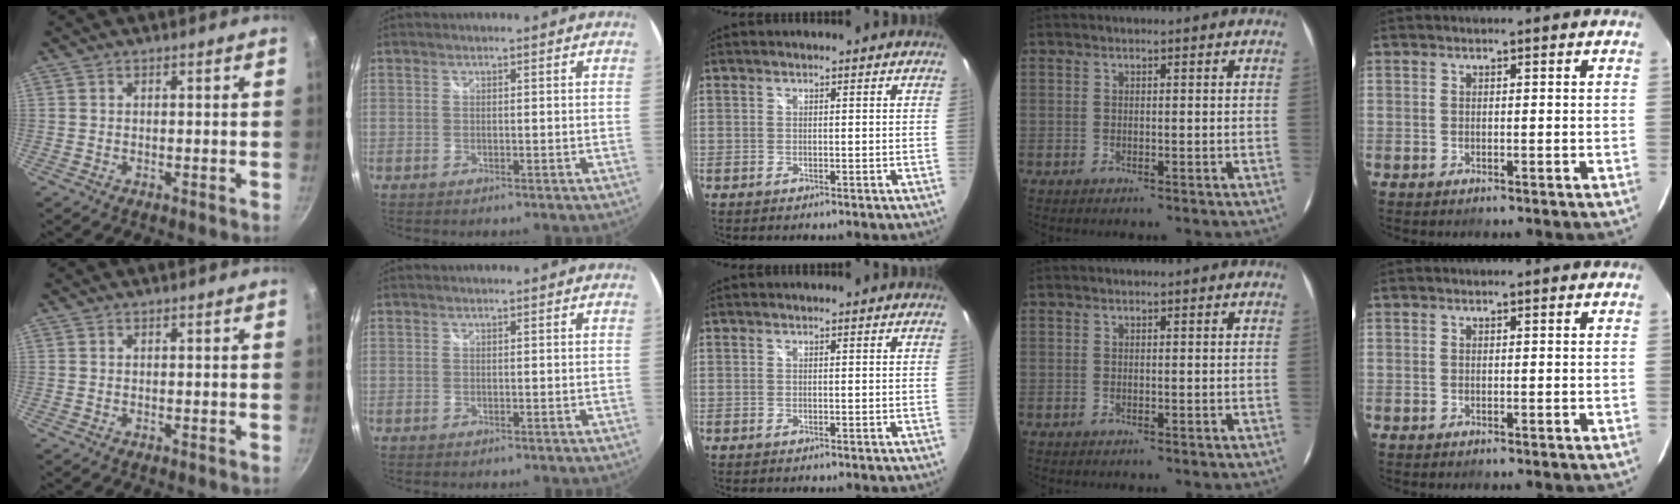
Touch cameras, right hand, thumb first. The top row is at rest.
{}